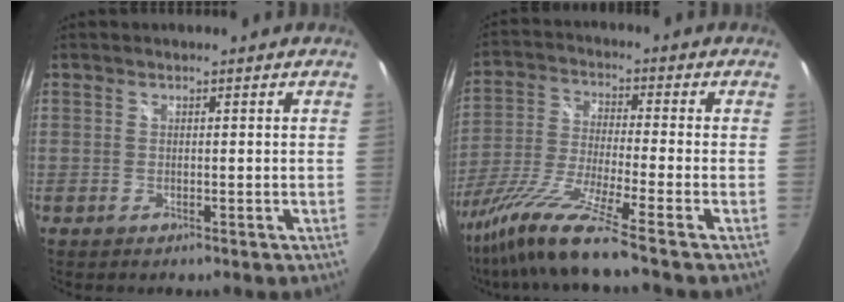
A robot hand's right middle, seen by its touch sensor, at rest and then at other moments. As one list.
[{"total": 14.8, "force": [-11.4, -1.5, 9.3], "torque": [-0.191, -0.042, -0.212]}]